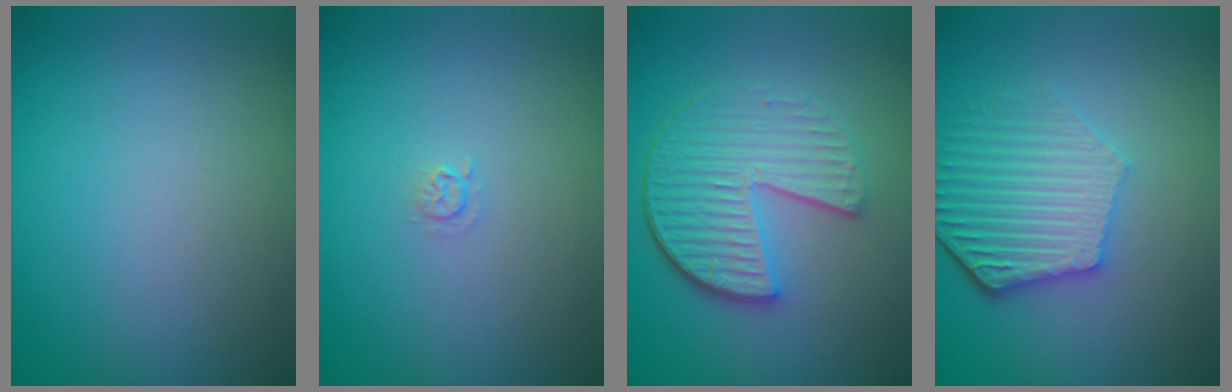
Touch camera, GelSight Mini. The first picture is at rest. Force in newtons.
{"total": 0.7, "press": 0.3, "slide": 0.6}
{"total": 5.4, "press": 4.1, "slide": 3.6}
{"total": 5.3, "press": 4.2, "slide": 3.3}